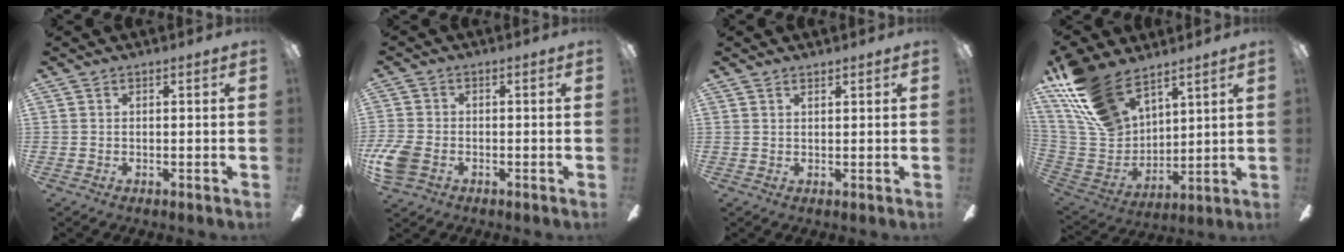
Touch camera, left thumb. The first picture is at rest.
{"total": 6.2, "force": [-2.3, 4.4, 3.9], "torque": [-0.097, 0.003, -0.042]}
{"total": 0.9, "force": [0.9, 0.2, 0.0], "torque": [-0.001, -0.003, 0.018]}
{"total": 18.3, "force": [13.2, 9.3, 8.7], "torque": [-0.214, -0.064, 0.250]}